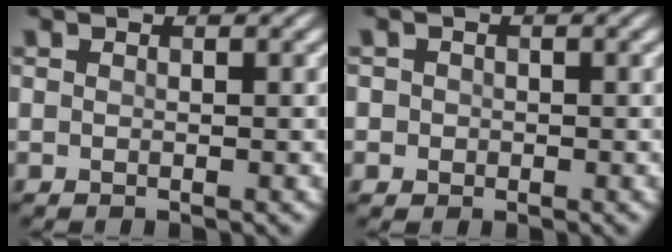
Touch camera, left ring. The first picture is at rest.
{"total": 1.2, "force": [-0.1, 1.2, 0.2], "torque": [0.009, -0.002, -0.003]}